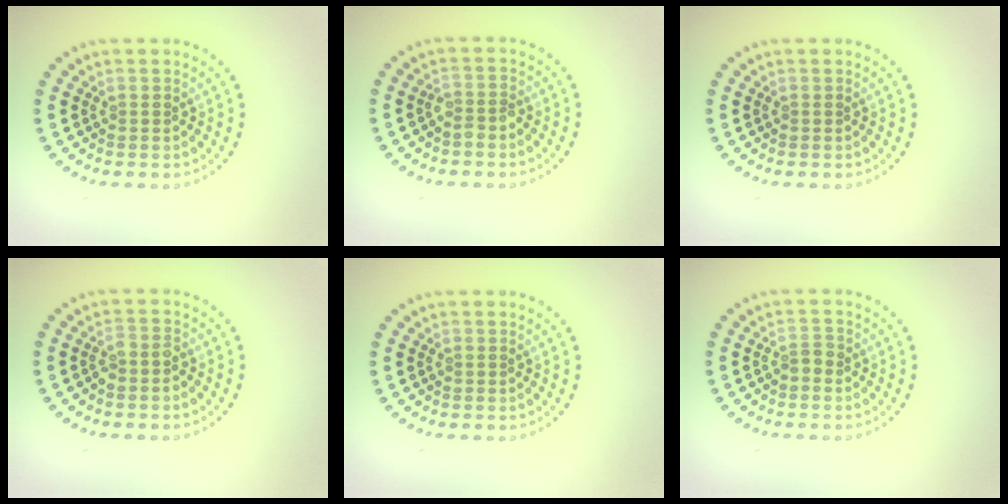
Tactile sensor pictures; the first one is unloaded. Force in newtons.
{"total": 1.5, "press": 1.3, "slide": 0.9}
{"total": 0.0}
{"total": 1.3, "press": 1.1, "slide": 0.8}
{"total": 0.0}
{"total": 1.1, "press": 1.1, "slide": 0.5}